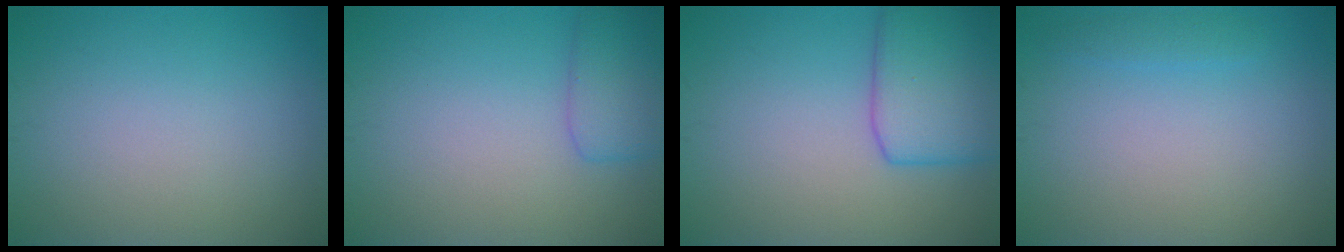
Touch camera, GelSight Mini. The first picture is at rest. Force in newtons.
{"total": 2.9, "press": 2.9, "slide": 0.1}
{"total": 6.1, "press": 6.1, "slide": 0.4}
{"total": 1.0, "press": 1.0, "slide": 0.1}